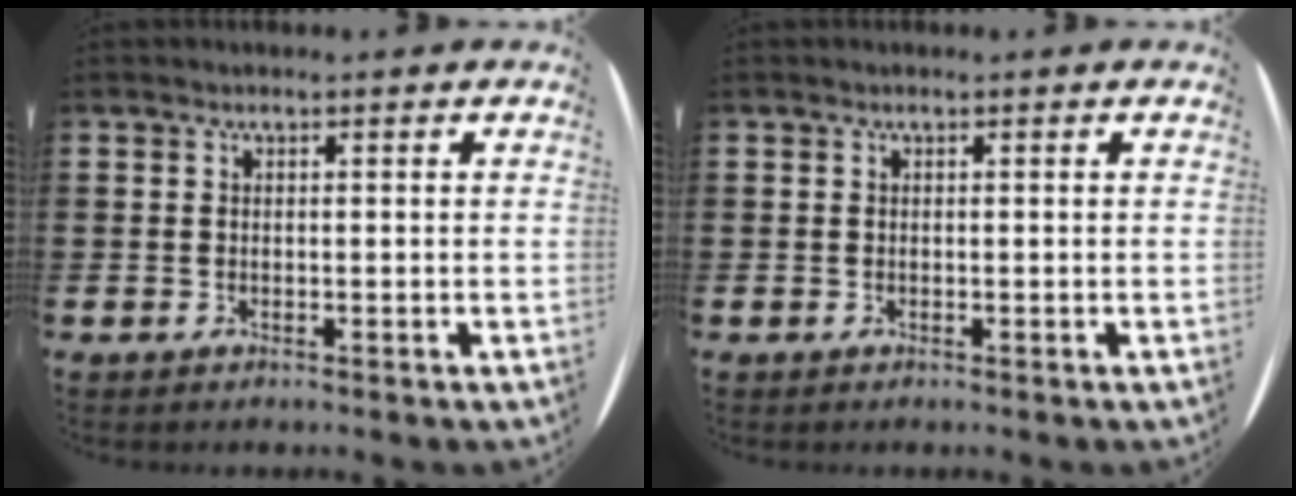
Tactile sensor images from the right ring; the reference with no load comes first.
{"total": 0.0}